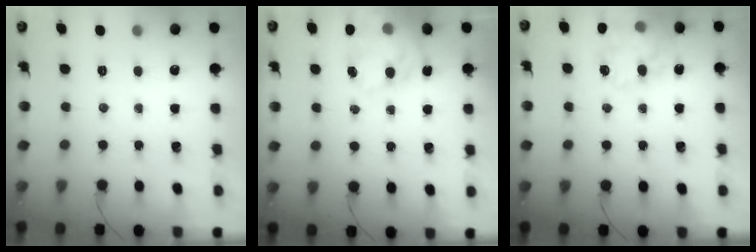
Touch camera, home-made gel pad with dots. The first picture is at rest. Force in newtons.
{"total": 13.1, "press": 12.6, "slide": 3.4}
{"total": 17.1, "press": 16.9, "slide": 2.7}